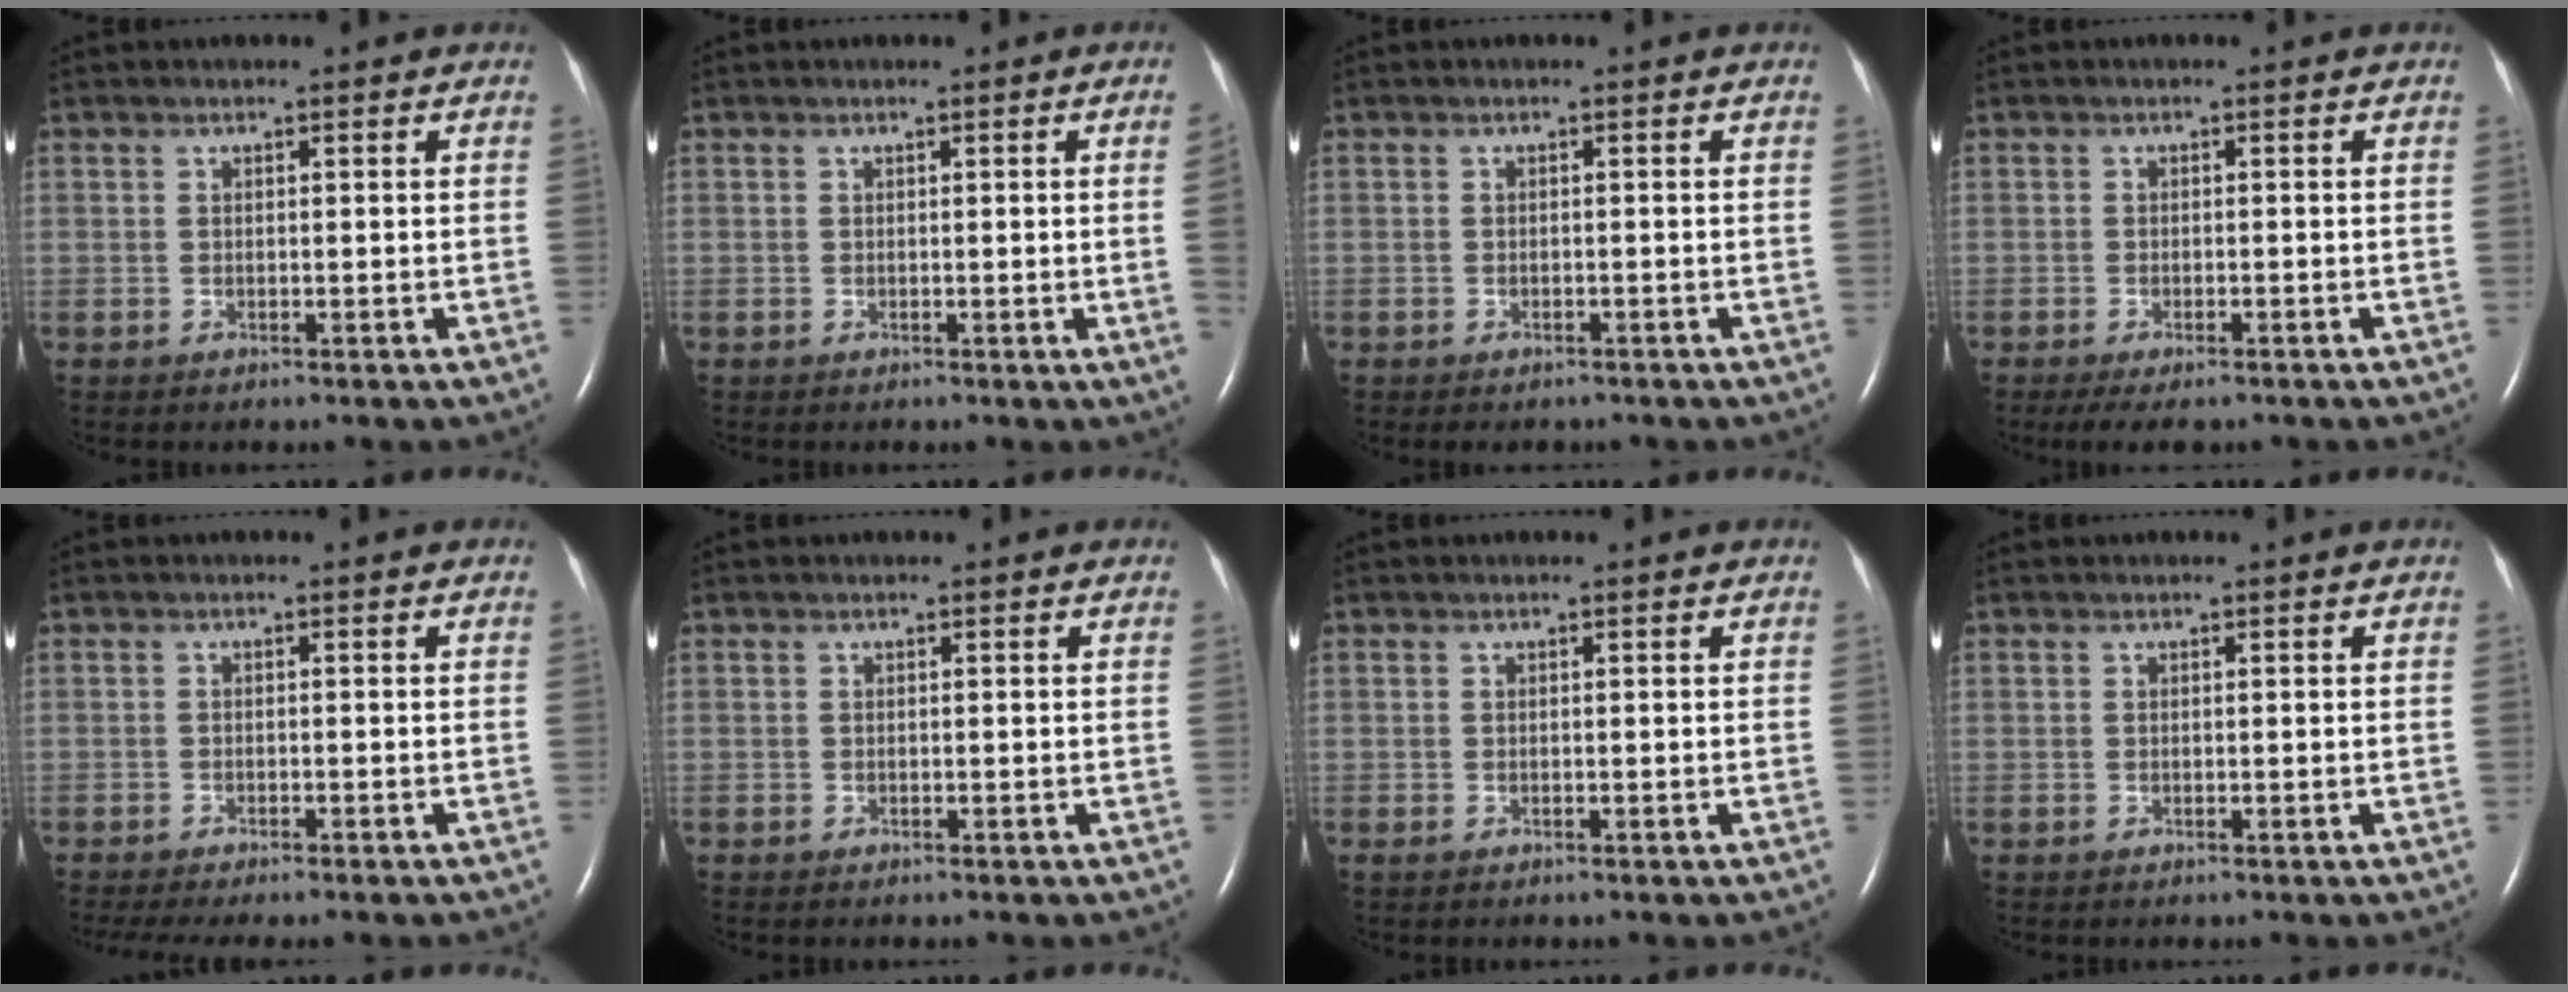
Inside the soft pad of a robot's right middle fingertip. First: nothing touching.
{"total": 2.2, "force": [-0.1, -1.0, 2.0], "torque": [-0.026, -0.003, 0.001]}
{"total": 1.8, "force": [-1.5, 0.9, 0.4], "torque": [-0.007, -0.001, -0.018]}
{"total": 4.7, "force": [-3.5, 1.5, 2.7], "torque": [-0.043, -0.011, -0.053]}
{"total": 8.1, "force": [-6.9, 1.3, 4.2], "torque": [-0.053, -0.007, -0.095]}
{"total": 0.0}
{"total": 0.0}
{"total": 0.0}